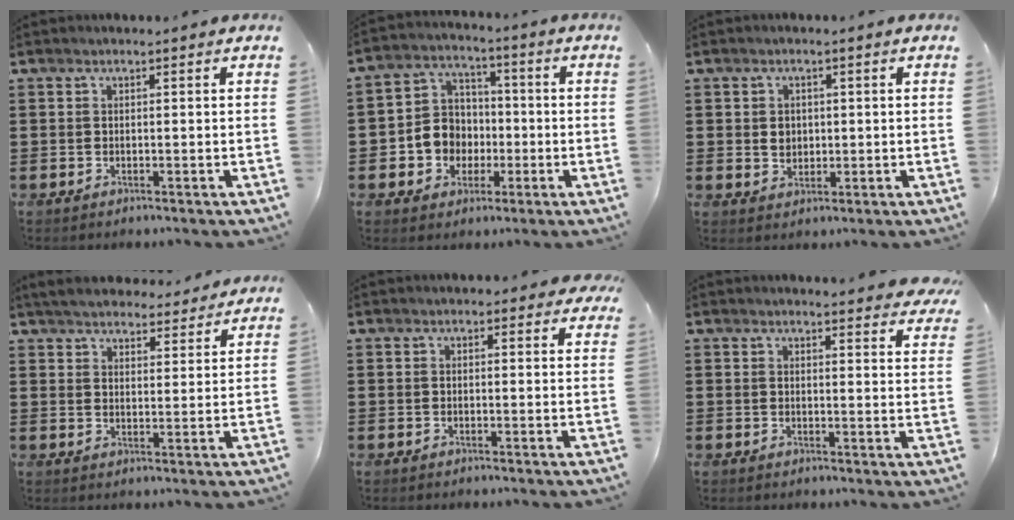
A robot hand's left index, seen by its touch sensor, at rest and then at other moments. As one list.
[{"total": 7.6, "force": [-1.4, 7.0, 2.4], "torque": [-0.078, 0.019, -0.025]}, {"total": 2.3, "force": [0.3, 2.0, 1.1], "torque": [-0.021, 0.005, 0.002]}, {"total": 4.8, "force": [4.7, 0.7, 0.9], "torque": [-0.036, -0.017, 0.084]}, {"total": 1.4, "force": [1.1, 0.7, 0.5], "torque": [-0.006, 0.004, 0.018]}, {"total": 3.5, "force": [3.4, -0.1, 0.6], "torque": [-0.015, -0.014, 0.063]}]